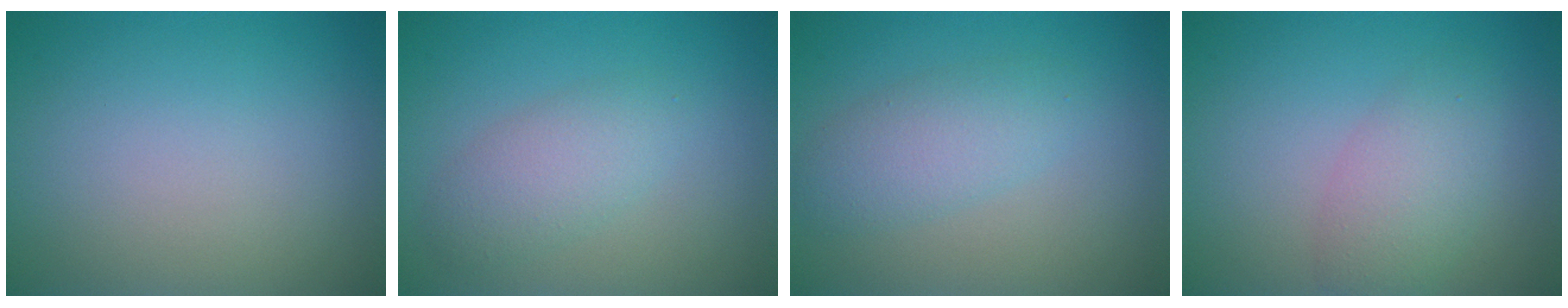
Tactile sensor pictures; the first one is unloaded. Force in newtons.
{"total": 2.9, "press": 2.9, "slide": 0.0}
{"total": 3.2, "press": 3.2, "slide": 0.1}
{"total": 2.3, "press": 2.3, "slide": 0.2}